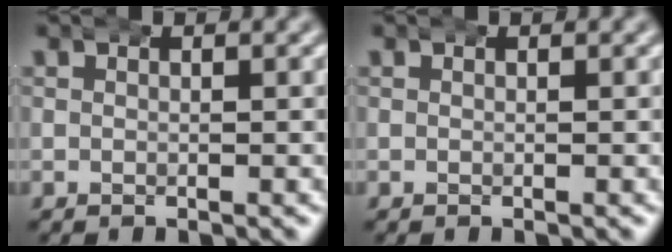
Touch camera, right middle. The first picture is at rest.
{"total": 0.0}